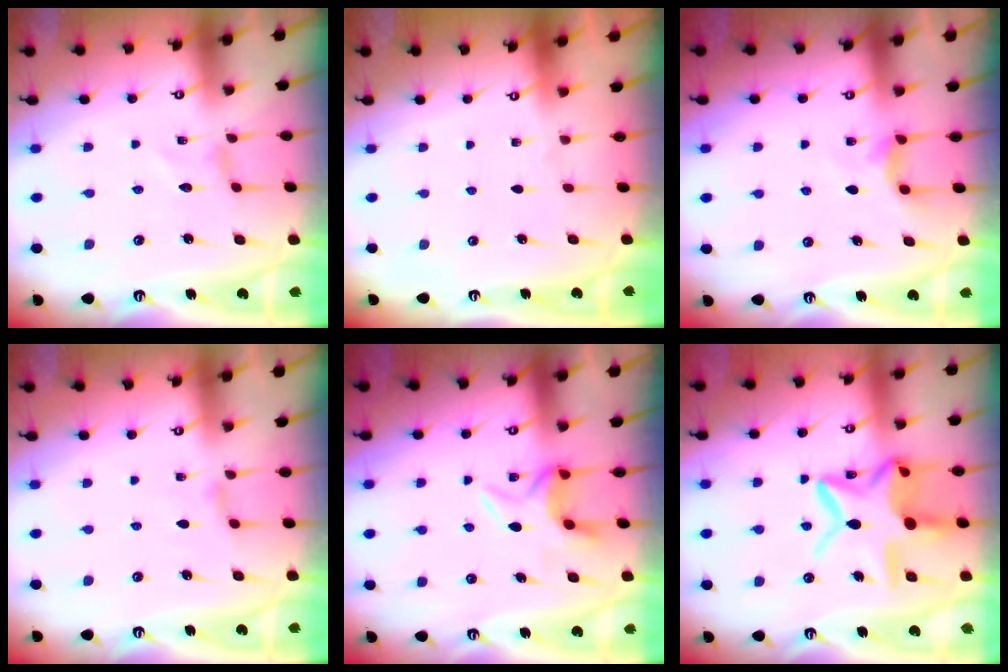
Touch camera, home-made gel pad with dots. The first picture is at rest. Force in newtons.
{"total": 0.0}
{"total": 3.7, "press": 3.7, "slide": 0.5}
{"total": 1.5, "press": 1.5, "slide": 0.3}
{"total": 5.9, "press": 5.7, "slide": 1.4}
{"total": 16.7, "press": 16.7, "slide": 1.3}